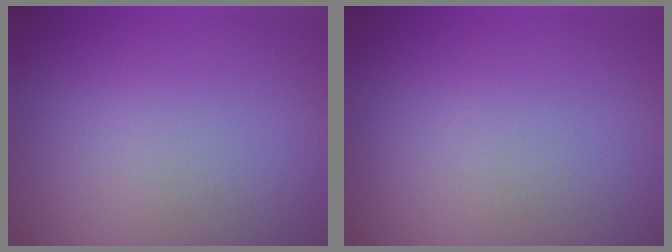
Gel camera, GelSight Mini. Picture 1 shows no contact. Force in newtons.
{"total": 0.0}